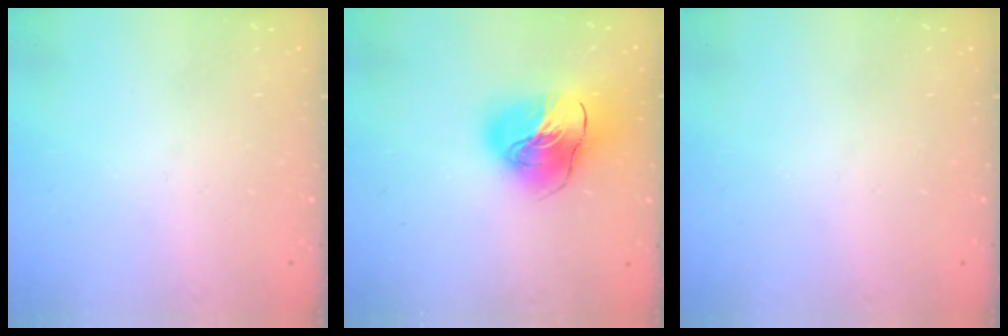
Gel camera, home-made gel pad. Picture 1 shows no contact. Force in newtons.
{"total": 18.1, "press": 17.9, "slide": 2.6}
{"total": 0.0}